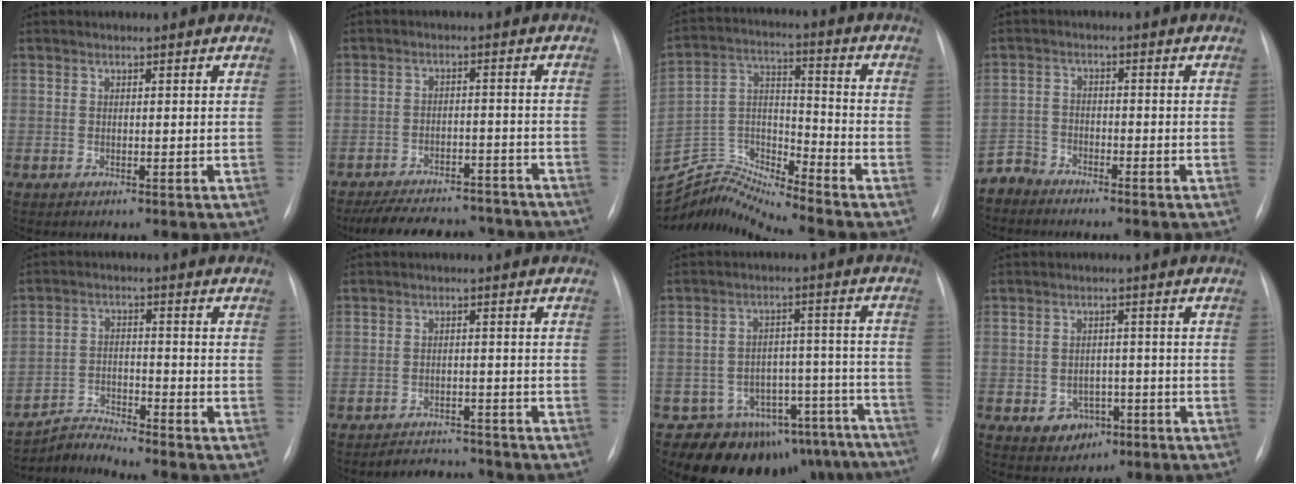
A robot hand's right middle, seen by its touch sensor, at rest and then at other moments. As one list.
[{"total": 16.6, "force": [-14.7, 5.2, 5.6], "torque": [-0.115, 0.003, -0.200]}, {"total": 13.2, "force": [-13.0, -2.0, 1.1], "torque": [-0.020, 0.038, -0.251]}, {"total": 3.6, "force": [-3.4, 0.8, -0.9], "torque": [0.021, -0.008, -0.068]}, {"total": 5.1, "force": [-4.8, -1.4, -1.2], "torque": [0.011, -0.010, -0.088]}, {"total": 4.6, "force": [-4.4, 1.2, -0.2], "torque": [0.005, 0.007, -0.065]}, {"total": 18.2, "force": [-15.8, 8.5, 3.0], "torque": [0.001, 0.072, -0.194]}, {"total": 4.8, "force": [-2.0, 4.0, 1.8], "torque": [-0.021, 0.011, -0.017]}]